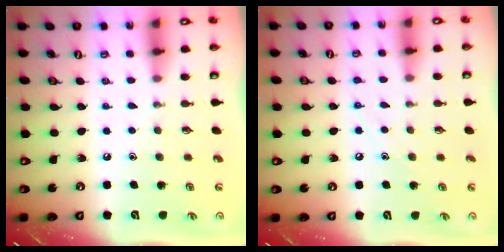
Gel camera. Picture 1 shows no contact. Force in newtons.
{"total": 5.1, "press": 5.1, "slide": 0.6}